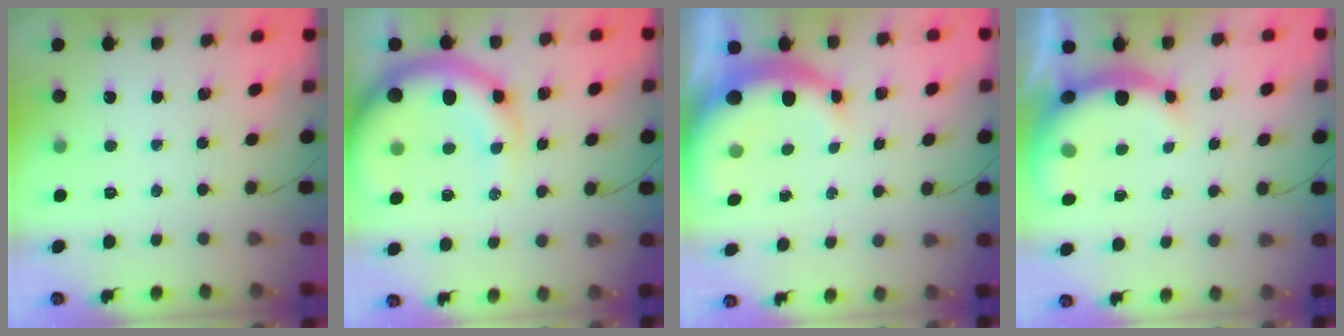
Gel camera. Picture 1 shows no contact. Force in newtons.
{"total": 12.6, "press": 12.1, "slide": 3.4}
{"total": 8.4, "press": 8.2, "slide": 1.4}
{"total": 9.1, "press": 8.9, "slide": 1.7}